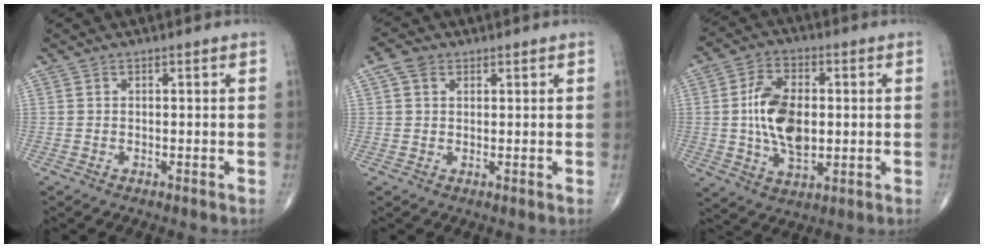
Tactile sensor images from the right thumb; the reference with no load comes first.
{"total": 3.1, "force": [1.4, 2.1, 1.7], "torque": [-0.028, 0.007, 0.027]}
{"total": 12.6, "force": [0.4, 7.4, 10.2], "torque": [-0.176, 0.001, 0.010]}